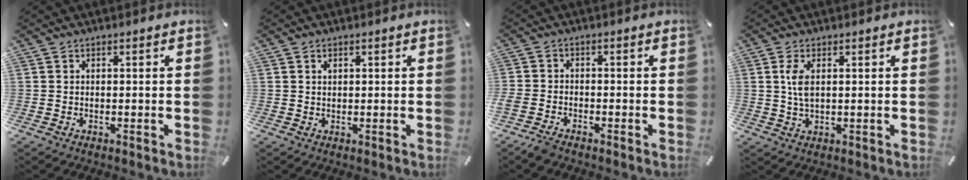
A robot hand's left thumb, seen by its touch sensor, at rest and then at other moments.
{"total": 1.2, "force": [0.5, 0.9, 0.5], "torque": [-0.011, 0.004, 0.009]}
{"total": 3.0, "force": [-2.6, 1.1, 1.0], "torque": [-0.030, 0.010, -0.053]}
{"total": 3.3, "force": [0.9, 1.4, 2.9], "torque": [-0.069, 0.004, 0.011]}